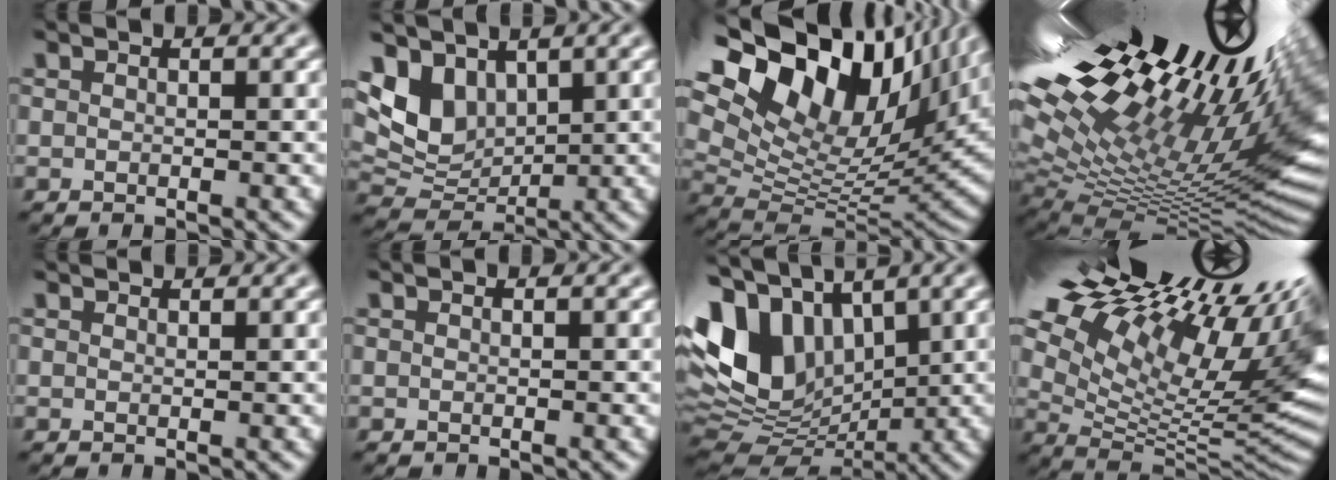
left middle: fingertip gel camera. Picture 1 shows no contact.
{"total": 5.4, "force": [2.5, 3.7, 3.0], "torque": [-0.064, -0.008, 0.051]}
{"total": 20.1, "force": [10.5, 10.6, 13.5], "torque": [-0.233, 0.057, 0.168]}
{"total": 19.6, "force": [8.8, 5.8, 16.5], "torque": [-0.219, 0.013, 0.166]}
{"total": 1.1, "force": [1.0, 0.1, 0.2], "torque": [-0.006, -0.004, 0.013]}
{"total": 0.0}
{"total": 13.6, "force": [3.6, 8.9, 9.7], "torque": [-0.225, 0.010, 0.065]}
{"total": 19.0, "force": [11.1, 7.2, 13.6], "torque": [-0.233, 0.038, 0.212]}